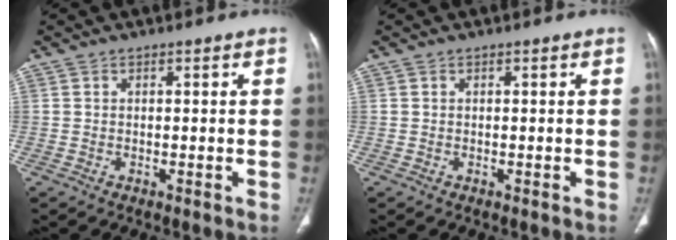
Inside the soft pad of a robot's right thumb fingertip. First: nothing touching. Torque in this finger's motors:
{"motor_torque": [0.00, 0.00, 0.01, -0.01, 0.03]}